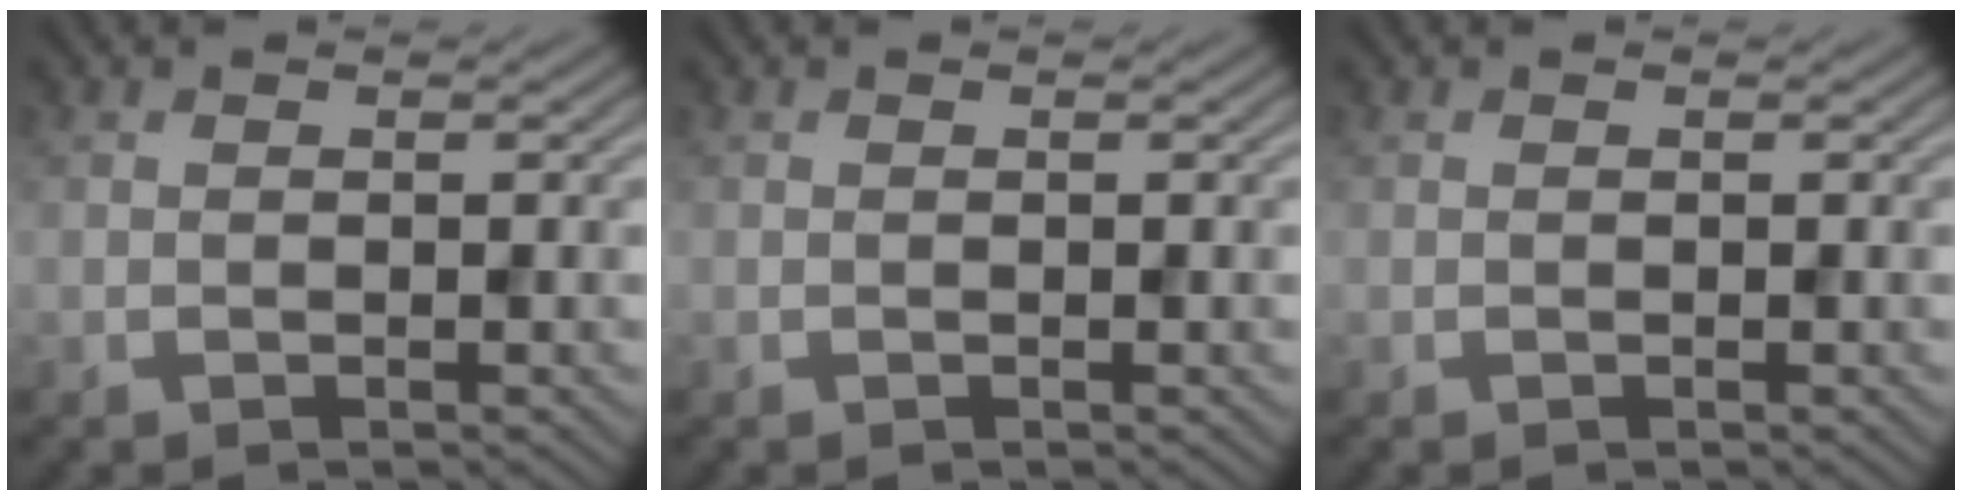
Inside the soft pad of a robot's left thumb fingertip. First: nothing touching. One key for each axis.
{"total": 0.0}
{"total": 0.0}